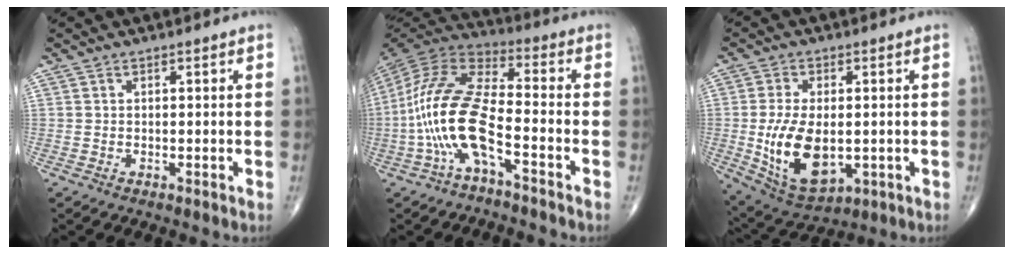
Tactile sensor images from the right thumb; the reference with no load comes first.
{"total": 15.8, "force": [-5.3, 5.4, 13.9], "torque": [-0.305, 0.051, -0.106]}
{"total": 13.7, "force": [-1.5, 7.6, 11.3], "torque": [-0.201, -0.013, -0.005]}